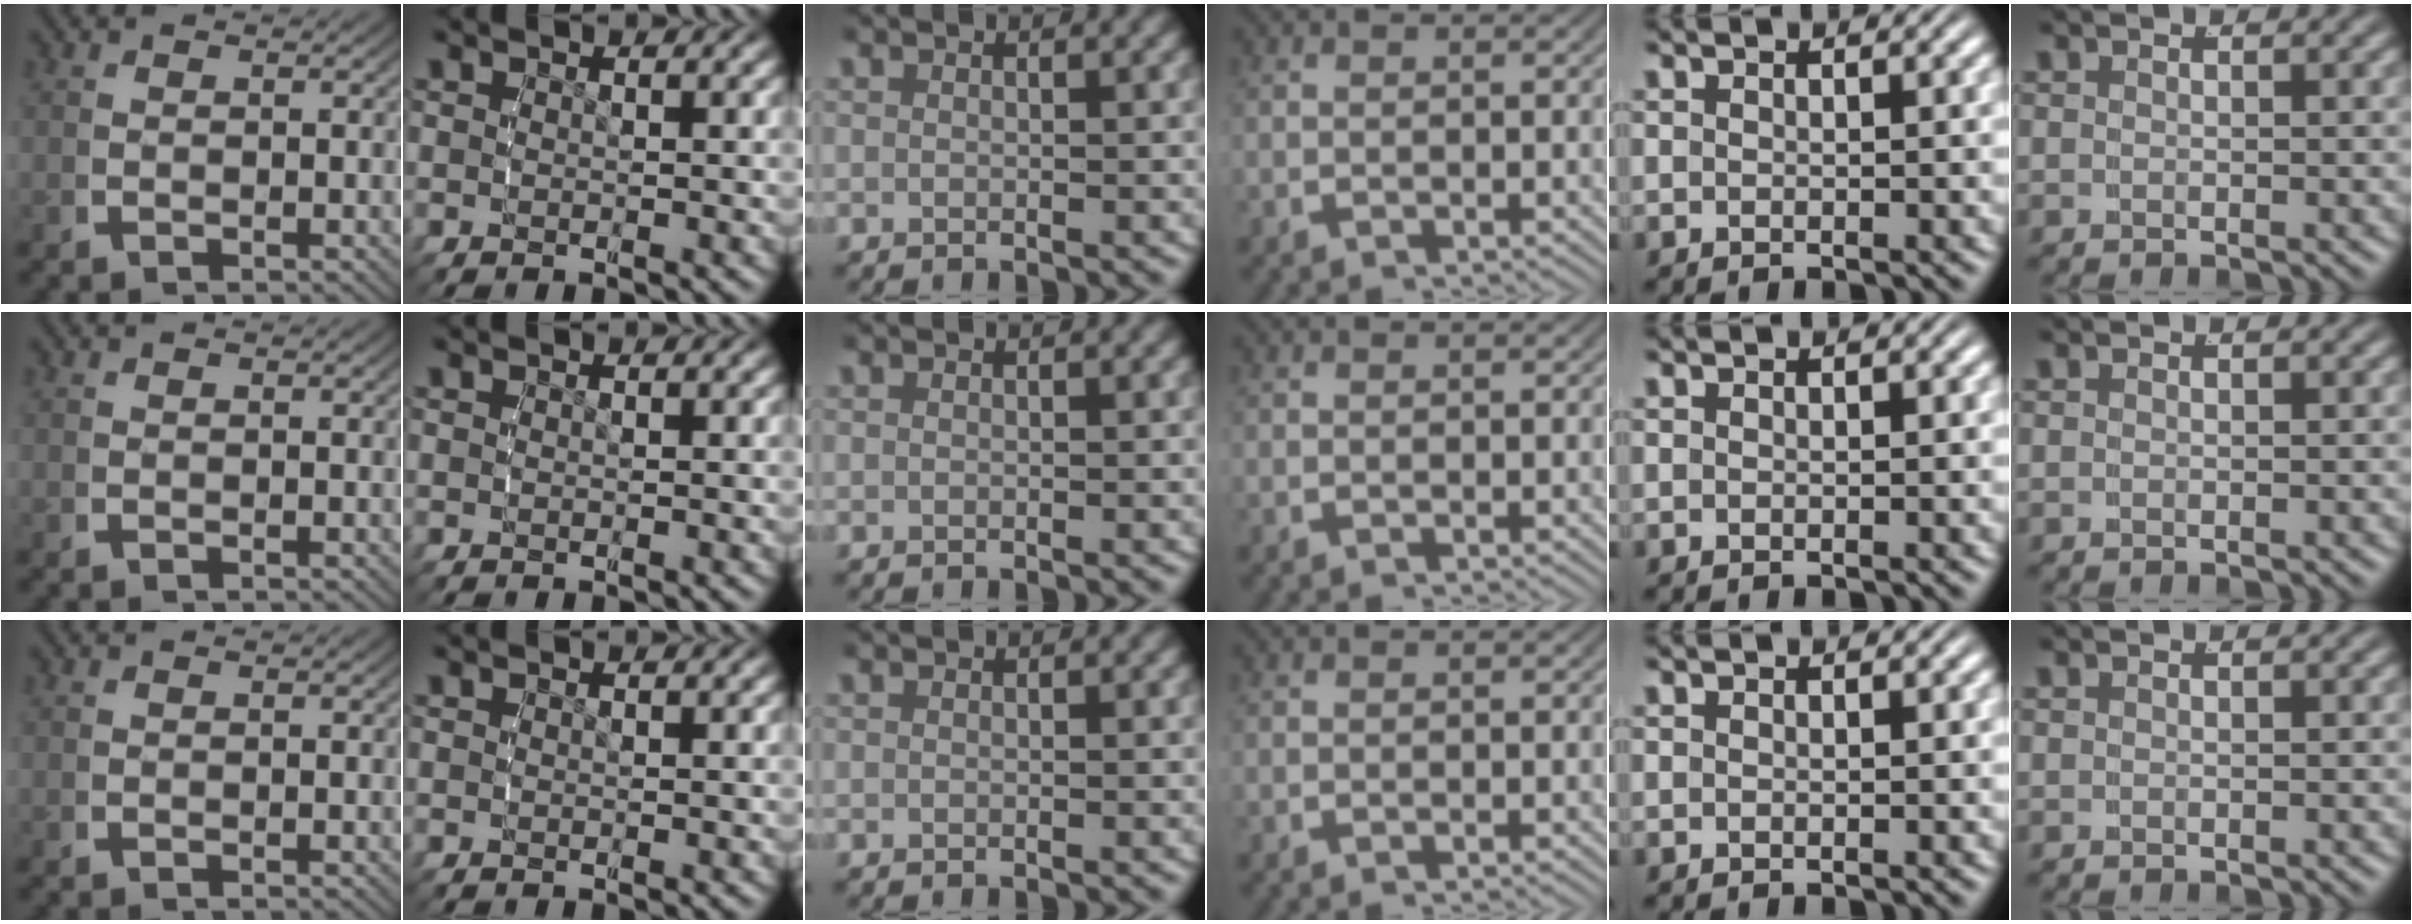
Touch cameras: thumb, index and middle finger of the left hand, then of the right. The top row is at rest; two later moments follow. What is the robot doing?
{"motion": "reach", "object": "paper"}